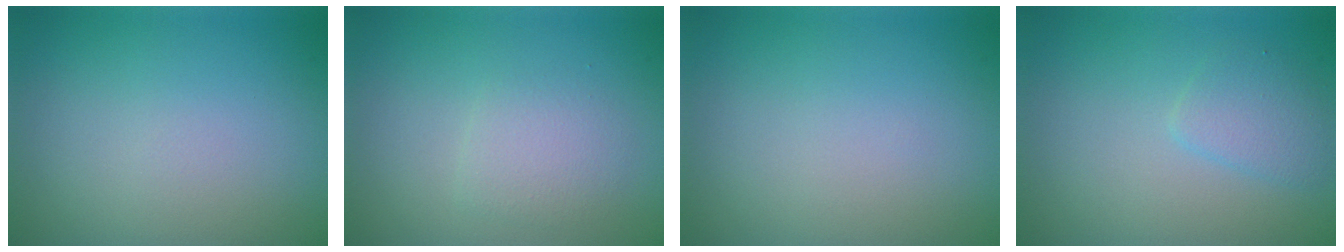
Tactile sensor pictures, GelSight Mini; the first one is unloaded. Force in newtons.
{"total": 1.9, "press": 1.9, "slide": 0.1}
{"total": 0.0}
{"total": 1.9, "press": 1.9, "slide": 0.0}